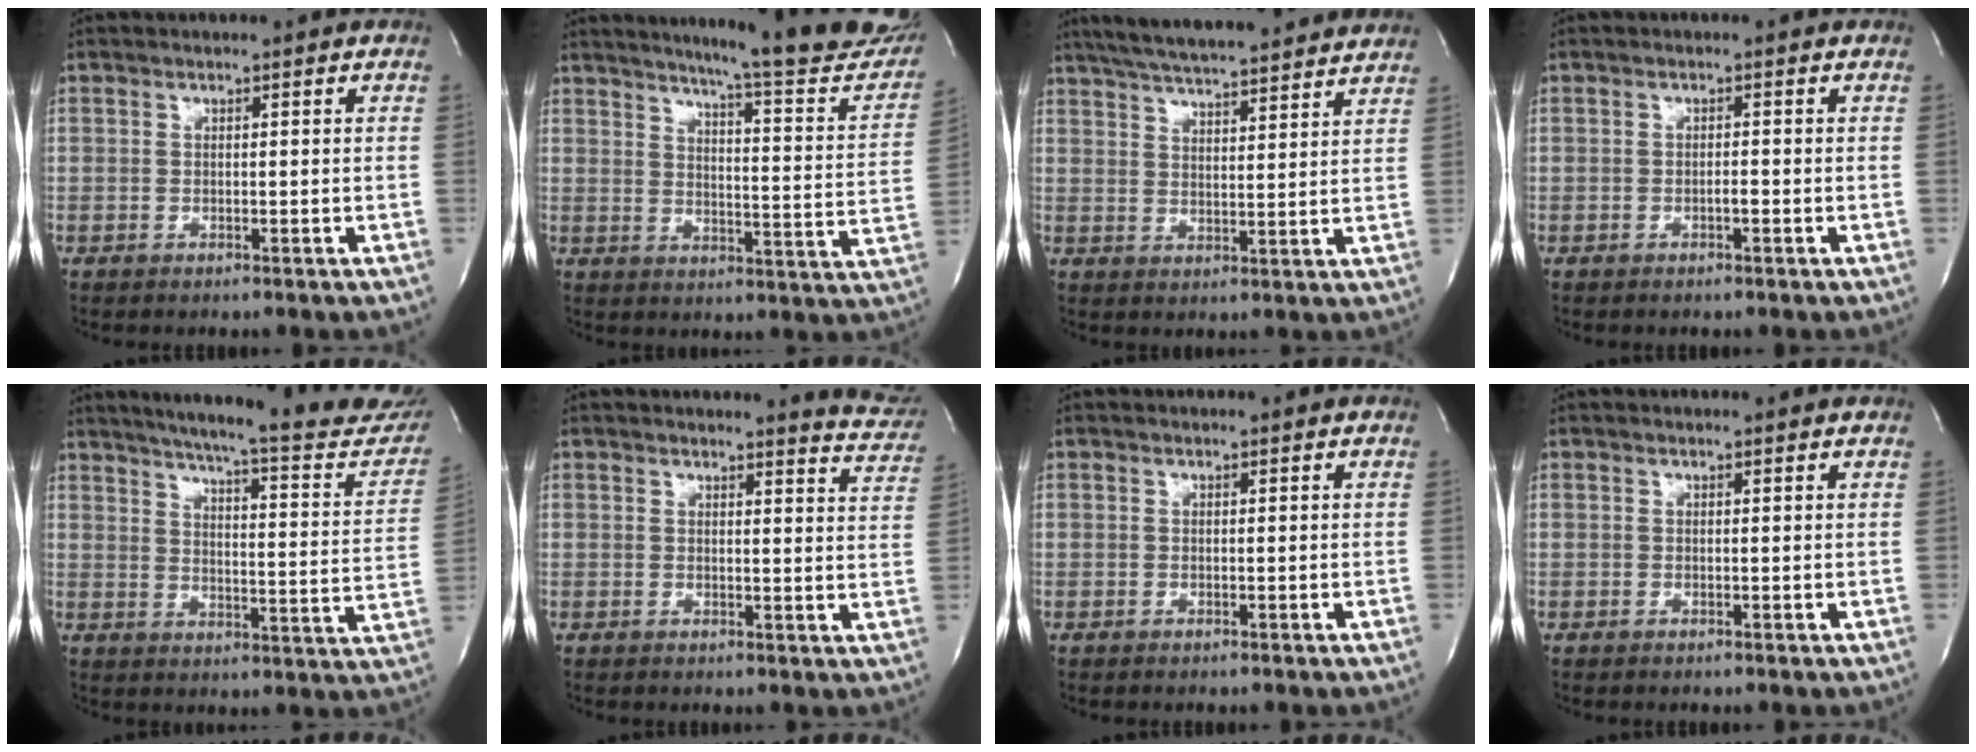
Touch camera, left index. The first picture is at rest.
{"total": 22.1, "force": [19.5, 1.0, 10.3], "torque": [-0.142, -0.079, 0.231]}
{"total": 19.4, "force": [17.3, 2.0, 8.5], "torque": [-0.144, 0.027, 0.240]}
{"total": 0.9, "force": [-0.8, 0.1, 0.5], "torque": [-0.008, -0.003, -0.014]}
{"total": 25.9, "force": [23.0, 2.5, 11.7], "torque": [-0.175, -0.072, 0.275]}
{"total": 6.8, "force": [6.8, 0.4, 0.3], "torque": [0.008, -0.061, 0.045]}
{"total": 0.0}
{"total": 0.6, "force": [0.6, 0.0, 0.1], "torque": [-0.008, -0.003, 0.001]}